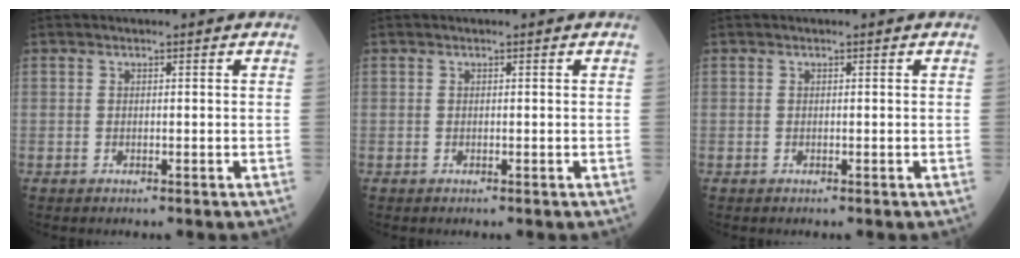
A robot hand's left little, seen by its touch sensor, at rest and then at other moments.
{"total": 0.0}
{"total": 0.0}